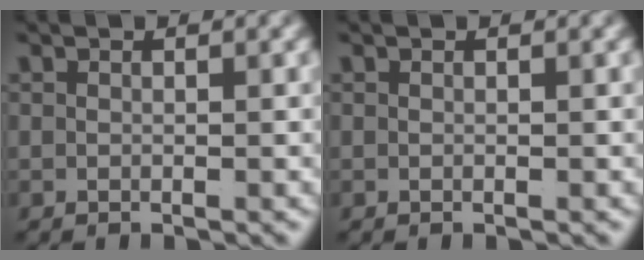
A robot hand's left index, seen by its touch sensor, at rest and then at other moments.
{"total": 0.0}